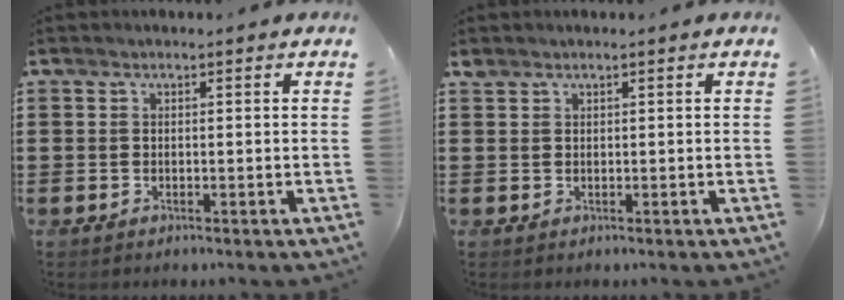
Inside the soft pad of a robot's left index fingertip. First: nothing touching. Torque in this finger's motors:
{"motor_torque": [-0.02, -0.01, -0.01, 0.00]}